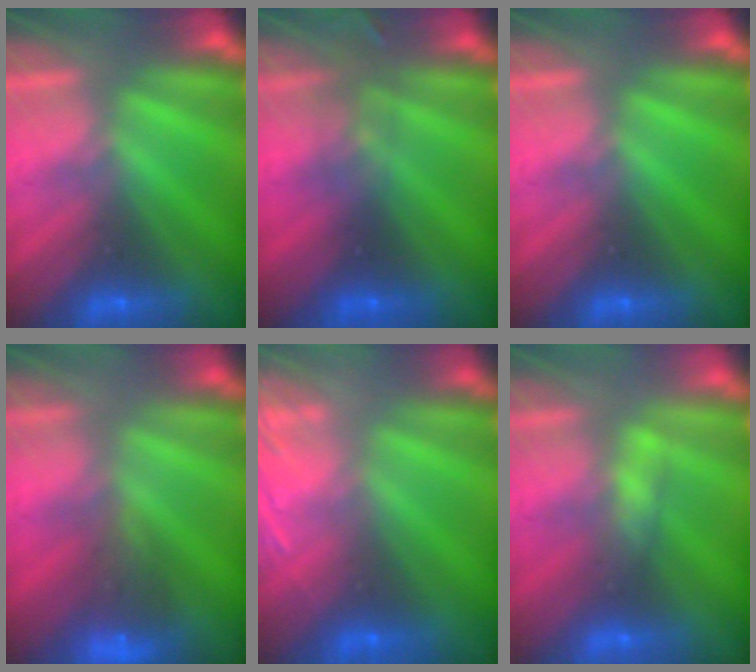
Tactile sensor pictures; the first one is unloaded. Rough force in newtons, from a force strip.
{"total": 2.8}
{"total": 0.0}
{"total": 7.2}
{"total": 6.7}
{"total": 2.4}